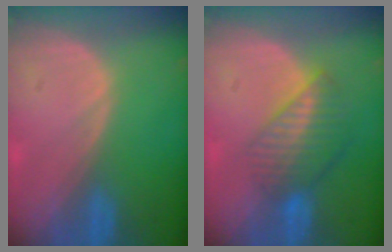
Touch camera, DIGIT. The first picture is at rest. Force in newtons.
{"total": 7.0, "press": 6.0, "slide": 3.5}